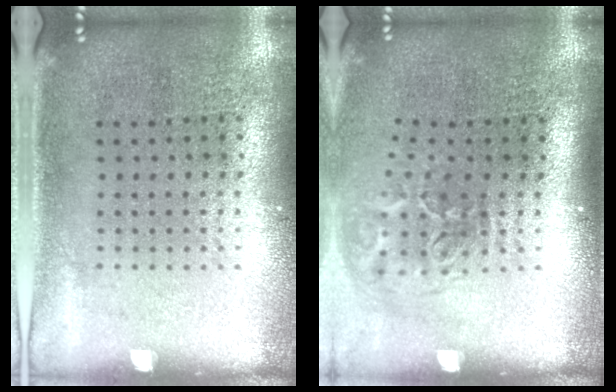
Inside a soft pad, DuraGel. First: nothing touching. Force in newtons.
{"total": 2.1, "press": 1.3, "slide": 1.6}